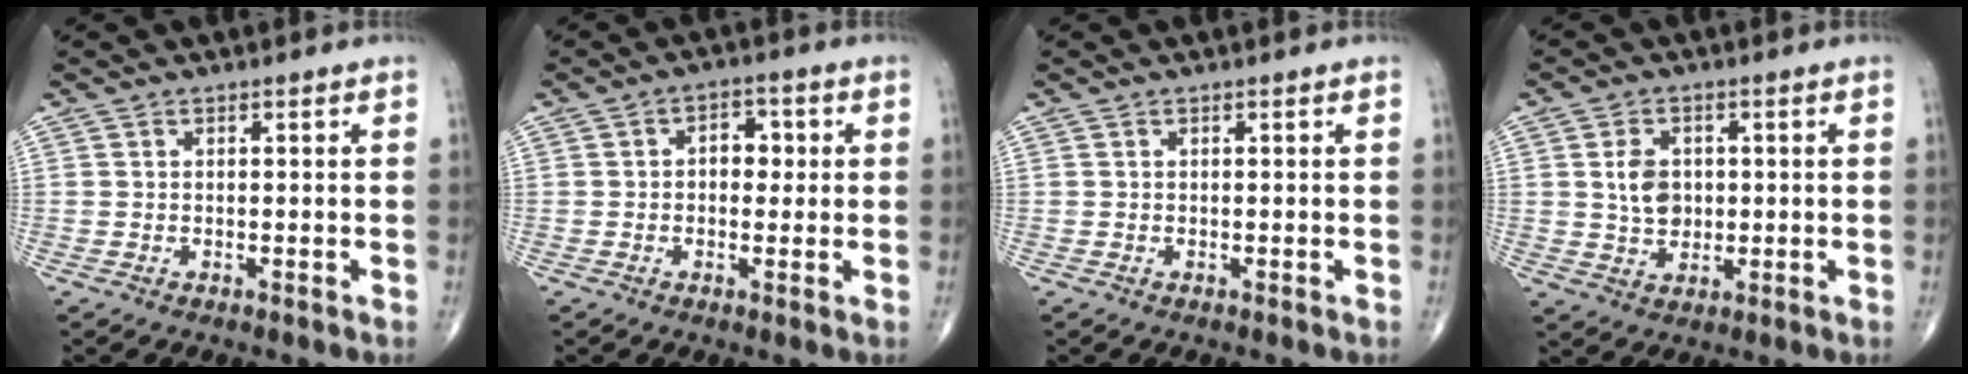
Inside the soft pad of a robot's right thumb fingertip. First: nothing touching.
{"total": 4.9, "force": [0.5, 3.3, 3.5], "torque": [-0.025, 0.009, 0.000]}
{"total": 0.0}
{"total": 6.0, "force": [0.8, 4.5, 3.9], "torque": [-0.052, -0.008, 0.016]}